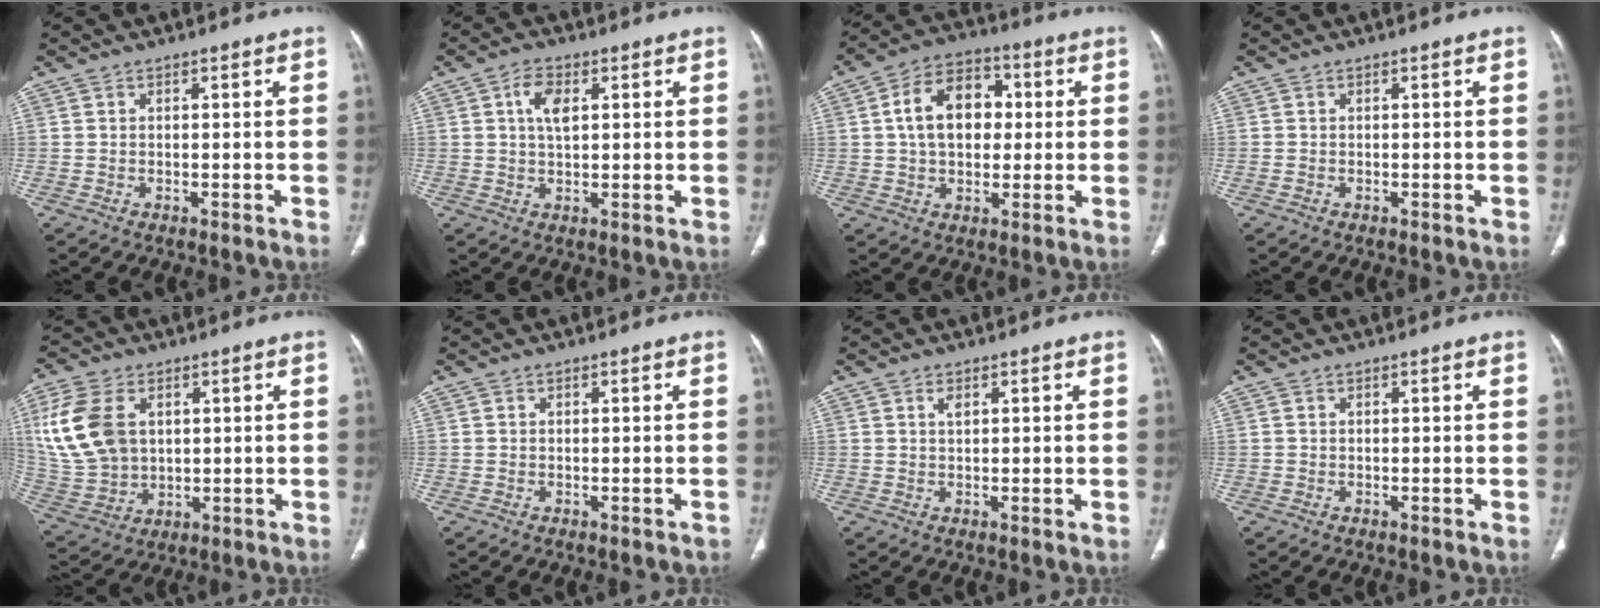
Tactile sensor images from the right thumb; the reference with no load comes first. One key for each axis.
{"total": 5.1, "fx": 1.6, "fy": 2.7, "fz": 4.0, "tx": -0.069, "ty": 0.001, "tz": 0.027}
{"total": 12.9, "fx": 1.9, "fy": 8.9, "fz": 9.2, "tx": -0.125, "ty": 0.017, "tz": 0.025}
{"total": 0.0}
{"total": 16.0, "fx": 4.2, "fy": 11.1, "fz": 10.8, "tx": -0.220, "ty": -0.006, "tz": 0.098}
{"total": 0.5, "fx": -0.3, "fy": 0.4, "fz": 0.1, "tx": 0.002, "ty": 0.005, "tz": -0.005}
{"total": 1.7, "fx": 0.7, "fy": 0.8, "fz": 1.3, "tx": -0.019, "ty": -0.003, "tz": 0.011}
{"total": 0.0}